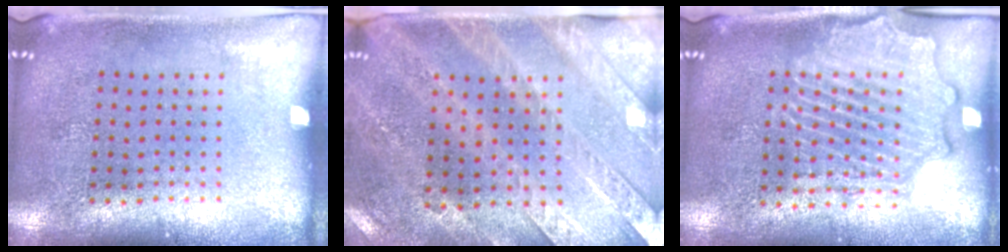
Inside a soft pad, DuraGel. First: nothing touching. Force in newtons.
{"total": 3.0, "press": 2.7, "slide": 1.4}
{"total": 2.3, "press": 2.2, "slide": 0.5}